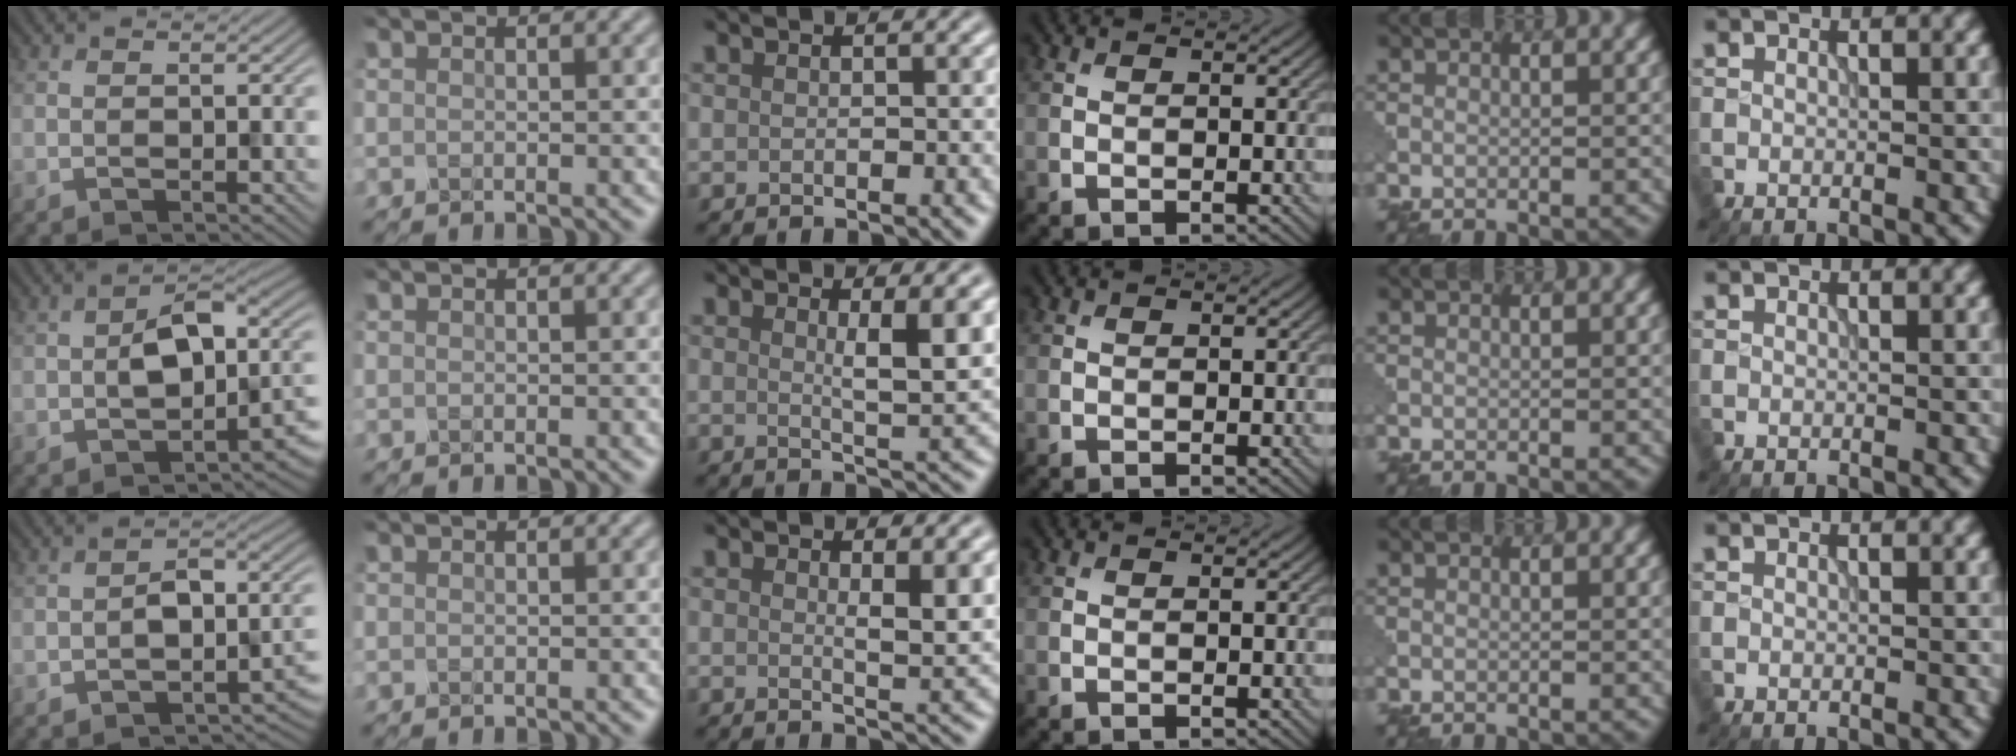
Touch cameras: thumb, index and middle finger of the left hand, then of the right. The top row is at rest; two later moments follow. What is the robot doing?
{"motion": "shake", "object": "medicine bottle"}